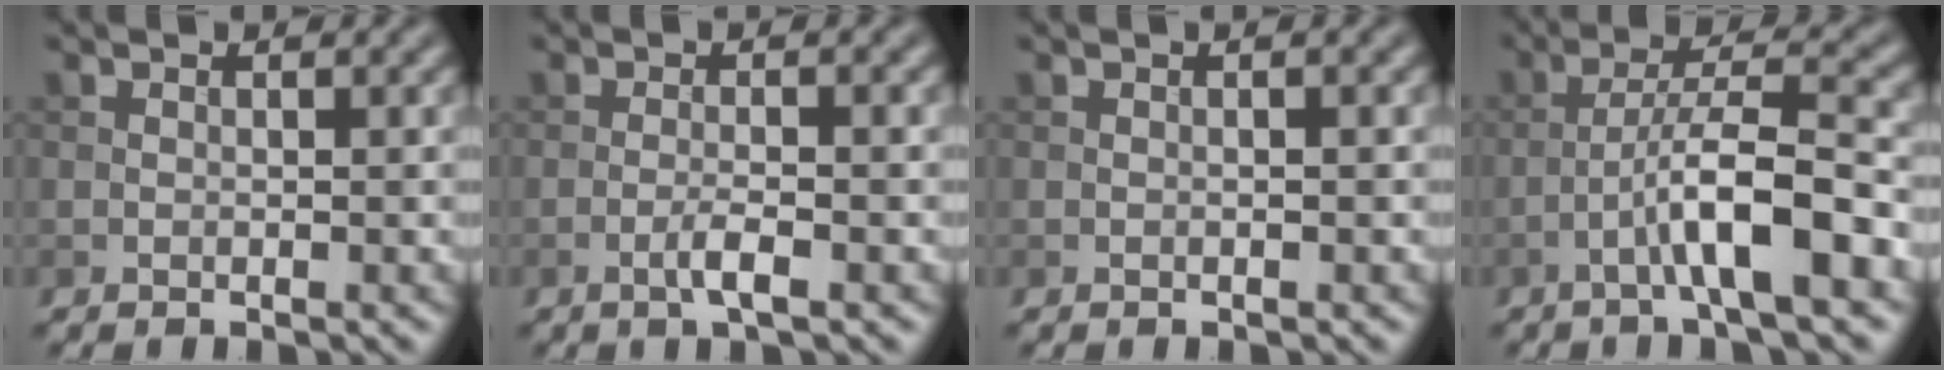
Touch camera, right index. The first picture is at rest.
{"total": 2.5, "force": [-0.9, 0.3, 2.3], "torque": [-0.041, 0.005, -0.022]}
{"total": 0.9, "force": [0.1, 0.1, 0.8], "torque": [-0.015, -0.001, -0.003]}
{"total": 6.5, "force": [-2.8, 0.8, 5.8], "torque": [-0.100, 0.022, -0.049]}